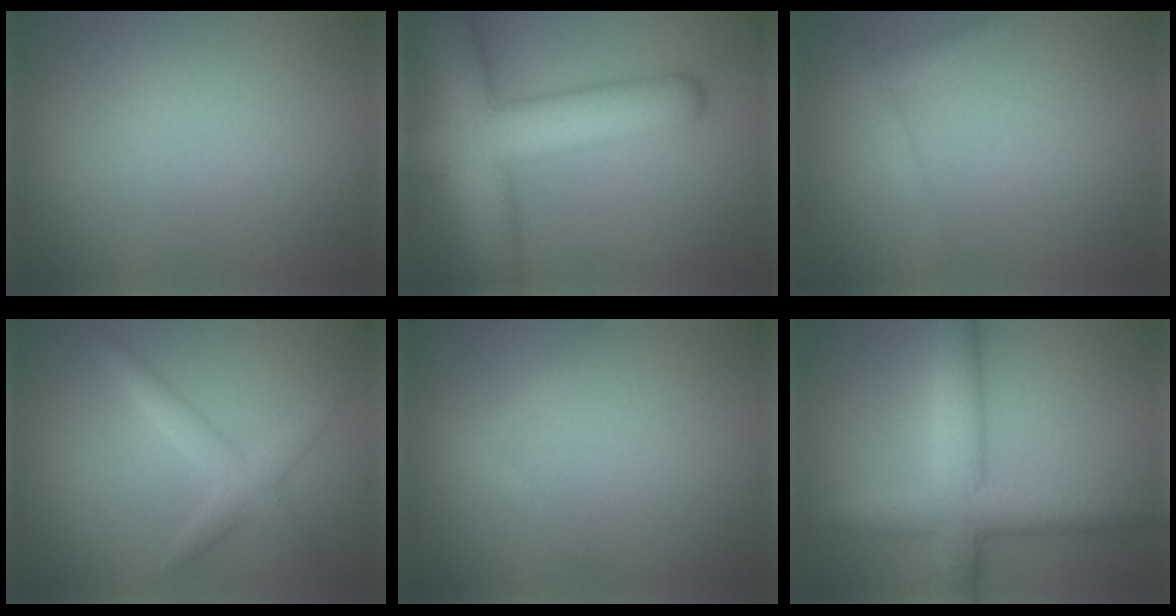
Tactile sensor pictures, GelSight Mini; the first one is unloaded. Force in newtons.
{"total": 10.7, "press": 10.7, "slide": 0.6}
{"total": 1.2, "press": 1.2, "slide": 0.1}
{"total": 2.4, "press": 2.4, "slide": 0.2}
{"total": 1.3, "press": 1.3, "slide": 0.1}
{"total": 5.5, "press": 5.5, "slide": 0.1}